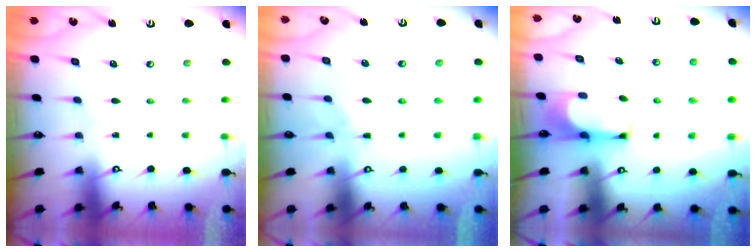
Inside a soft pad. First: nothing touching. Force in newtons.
{"total": 1.2, "press": 0.5, "slide": 1.1}
{"total": 1.1, "press": 0.9, "slide": 0.7}